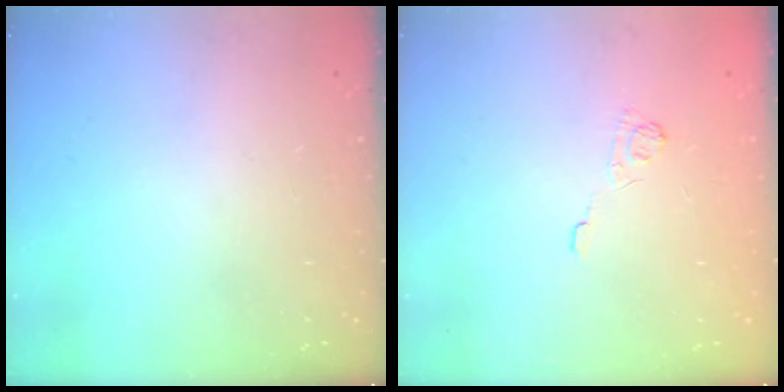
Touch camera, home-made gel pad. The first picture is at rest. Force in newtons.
{"total": 2.5, "press": 2.1, "slide": 1.3}